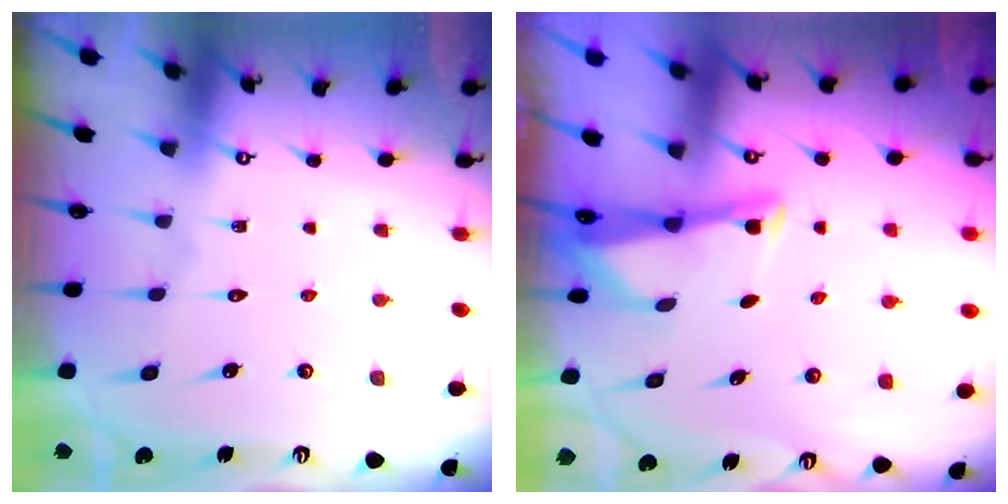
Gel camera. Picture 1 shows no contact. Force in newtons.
{"total": 2.8, "press": 2.8, "slide": 0.2}